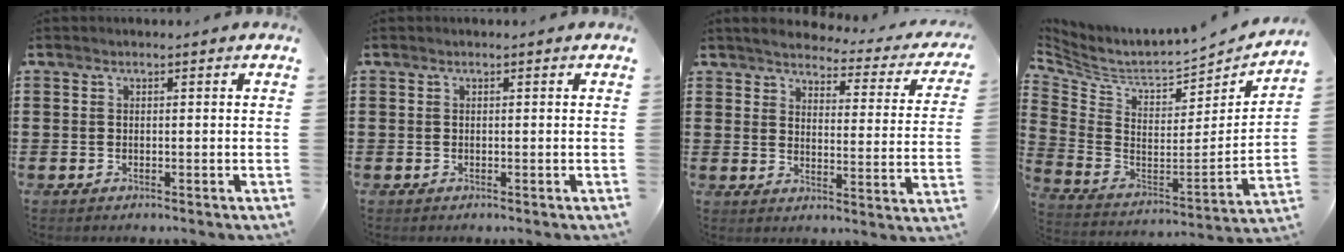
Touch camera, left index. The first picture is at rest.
{"total": 0.0}
{"total": 3.2, "force": [3.1, 0.1, 0.9], "torque": [-0.039, -0.027, 0.045]}
{"total": 4.6, "force": [4.2, 1.0, 1.6], "torque": [-0.060, -0.050, 0.065]}